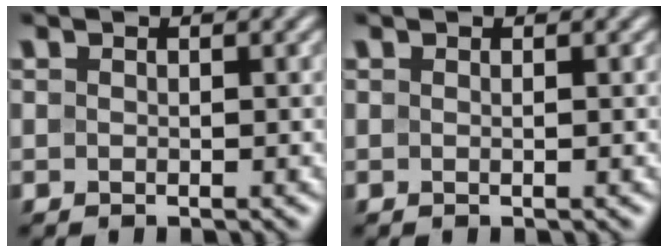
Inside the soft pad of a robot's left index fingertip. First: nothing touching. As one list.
[{"total": 0.6, "force": [0.0, 0.2, 0.6], "torque": [-0.005, 0.003, -0.002]}]